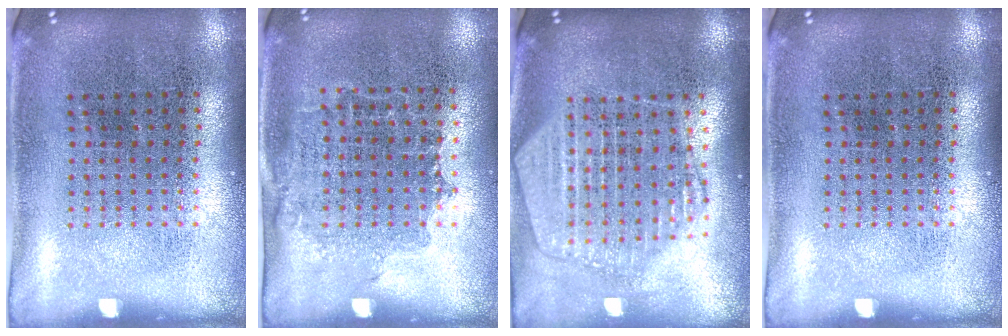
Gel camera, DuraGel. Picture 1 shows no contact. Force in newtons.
{"total": 1.1, "press": 0.9, "slide": 0.5}
{"total": 2.1, "press": 1.9, "slide": 0.9}
{"total": 0.0}